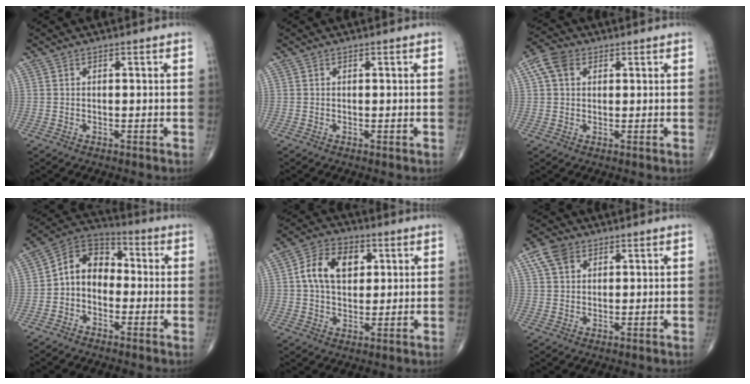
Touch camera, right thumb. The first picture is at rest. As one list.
[{"total": 0.0}, {"total": 5.6, "force": [2.0, 4.0, 3.4], "torque": [-0.062, 0.014, 0.035]}, {"total": 9.6, "force": [-1.2, 7.3, 6.1], "torque": [-0.076, 0.038, -0.041]}, {"total": 11.1, "force": [2.7, 7.5, 7.7], "torque": [-0.116, 0.006, 0.043]}, {"total": 5.5, "force": [2.7, 3.7, 2.9], "torque": [-0.044, 0.002, 0.054]}]